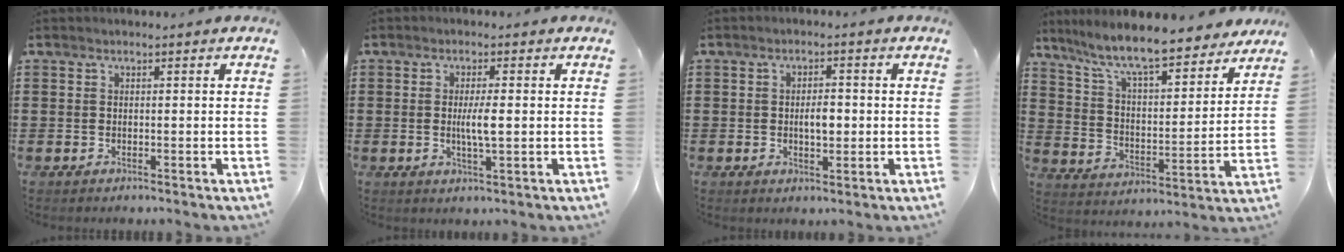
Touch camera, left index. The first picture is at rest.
{"total": 3.6, "force": [0.0, 0.5, 3.6], "torque": [-0.066, -0.002, -0.003]}
{"total": 3.3, "force": [-0.2, 1.5, 3.0], "torque": [-0.041, -0.003, -0.010]}
{"total": 9.7, "force": [8.4, 0.7, 4.8], "torque": [-0.125, -0.051, 0.142]}